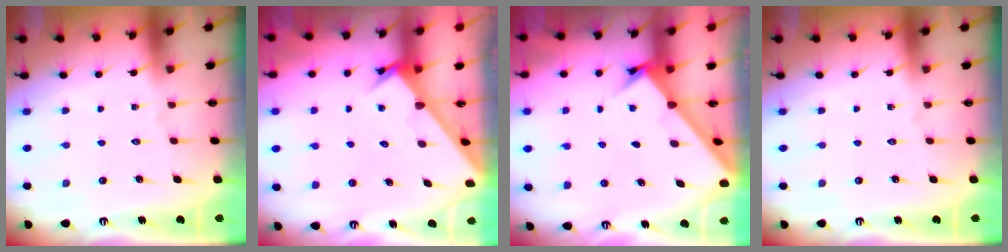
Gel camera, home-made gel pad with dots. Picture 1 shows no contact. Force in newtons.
{"total": 2.9, "press": 2.9, "slide": 0.1}
{"total": 3.8, "press": 3.8, "slide": 0.4}
{"total": 0.0}